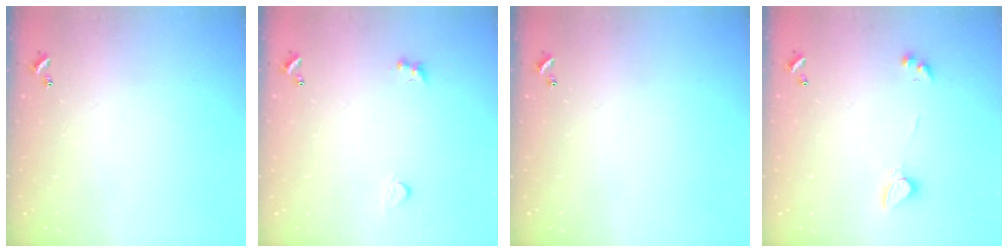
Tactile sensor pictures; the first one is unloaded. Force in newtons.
{"total": 2.8, "press": 2.7, "slide": 0.8}
{"total": 0.0}
{"total": 4.2, "press": 4.2, "slide": 0.2}